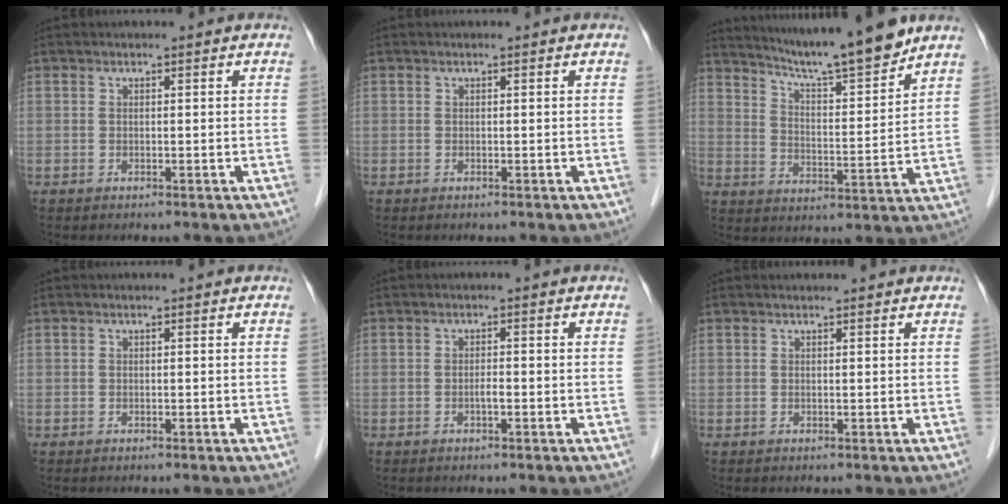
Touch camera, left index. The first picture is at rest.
{"total": 0.0}
{"total": 12.8, "force": [11.5, -0.7, 5.7], "torque": [-0.096, -0.008, 0.181]}
{"total": 0.0}
{"total": 1.1, "force": [-0.7, 0.1, 0.8], "torque": [-0.017, -0.002, -0.012]}
{"total": 1.3, "force": [1.3, 0.1, 0.3], "torque": [-0.009, 0.007, 0.017]}